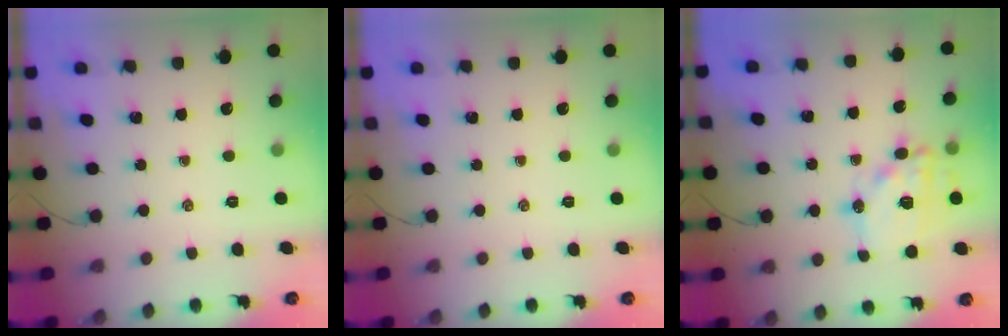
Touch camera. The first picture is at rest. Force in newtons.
{"total": 0.0}
{"total": 16.1, "press": 15.9, "slide": 2.8}